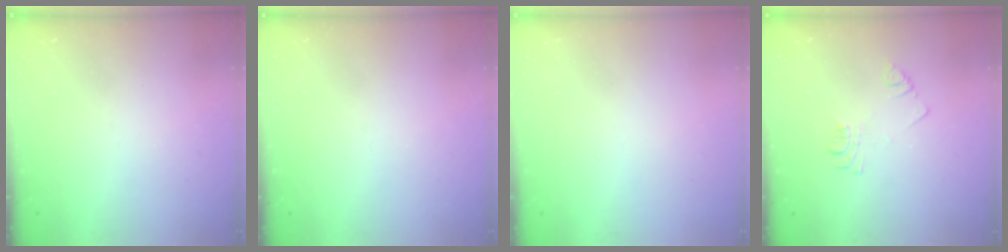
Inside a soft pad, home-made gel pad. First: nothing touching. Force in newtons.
{"total": 0.0}
{"total": 1.5, "press": 1.5, "slide": 0.1}
{"total": 5.5, "press": 5.5, "slide": 0.5}